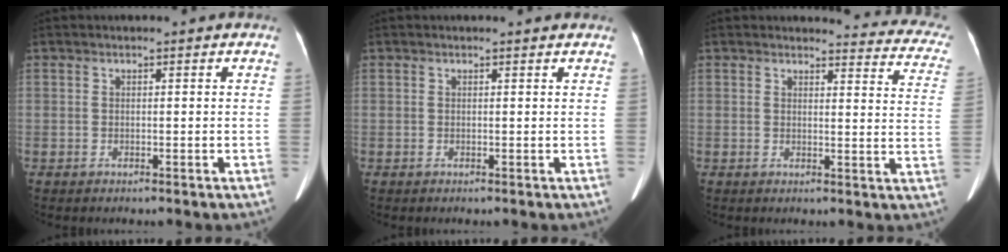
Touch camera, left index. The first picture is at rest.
{"total": 0.8, "force": [0.8, 0.0, 0.1], "torque": [-0.008, 0.000, 0.006]}
{"total": 13.2, "force": [12.7, 2.6, 2.1], "torque": [0.020, -0.079, 0.095]}